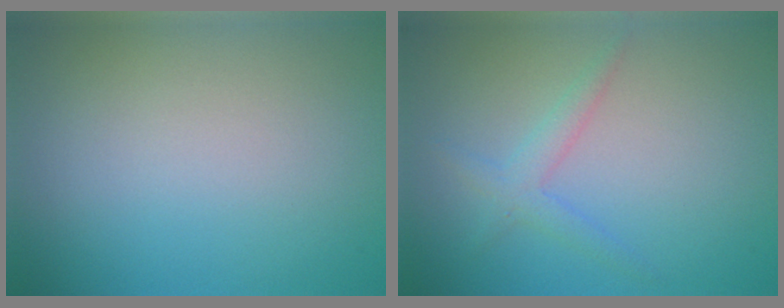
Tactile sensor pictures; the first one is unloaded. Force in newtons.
{"total": 1.9, "press": 1.9, "slide": 0.2}